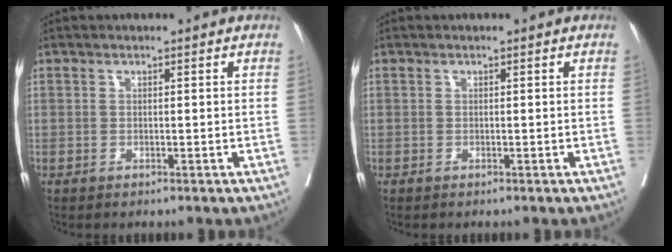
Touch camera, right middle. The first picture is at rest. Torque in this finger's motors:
{"motor_torque": [0.04, -0.04, 0.00, 0.01]}